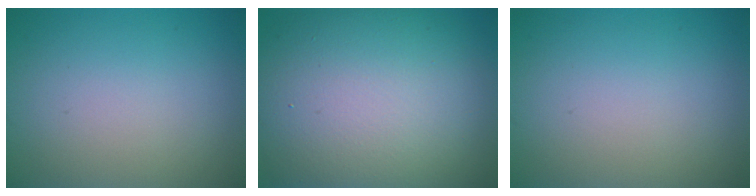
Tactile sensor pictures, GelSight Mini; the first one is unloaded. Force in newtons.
{"total": 15.4, "press": 15.4, "slide": 0.5}
{"total": 0.0}